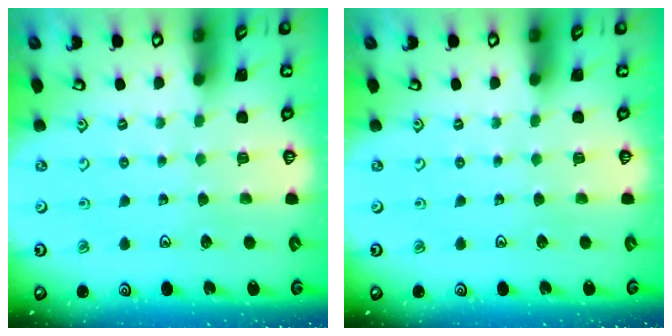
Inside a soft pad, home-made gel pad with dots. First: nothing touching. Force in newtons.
{"total": 0.0}